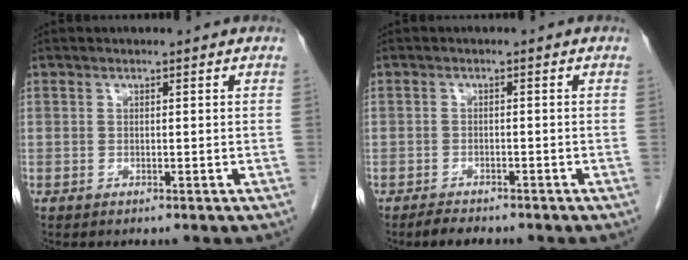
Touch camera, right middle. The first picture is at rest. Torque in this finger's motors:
{"motor_torque": [0.39, -0.04, 0.09, 0.03]}